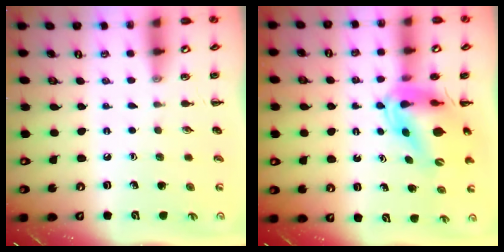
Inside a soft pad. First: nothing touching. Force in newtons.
{"total": 8.0, "press": 7.6, "slide": 2.6}